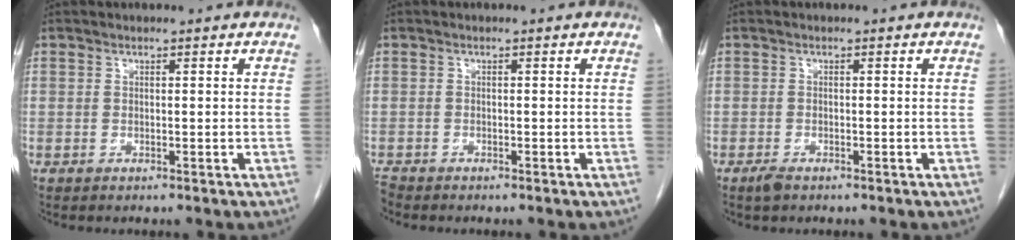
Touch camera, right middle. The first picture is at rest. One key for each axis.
{"total": 0.8, "fx": -0.8, "fy": -0.1, "fz": 0.0, "tx": -0.005, "ty": -0.005, "tz": -0.016}
{"total": 1.4, "fx": -1.0, "fy": 0.4, "fz": 0.8, "tx": -0.021, "ty": -0.003, "tz": -0.016}